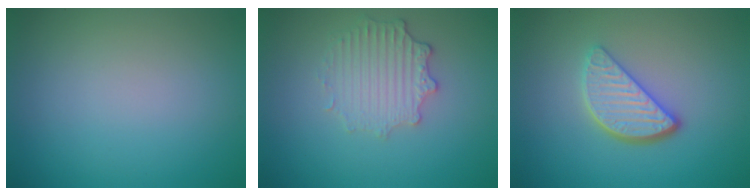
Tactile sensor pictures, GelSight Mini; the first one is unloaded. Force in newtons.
{"total": 2.8, "press": 2.5, "slide": 1.4}
{"total": 3.9, "press": 3.1, "slide": 2.4}